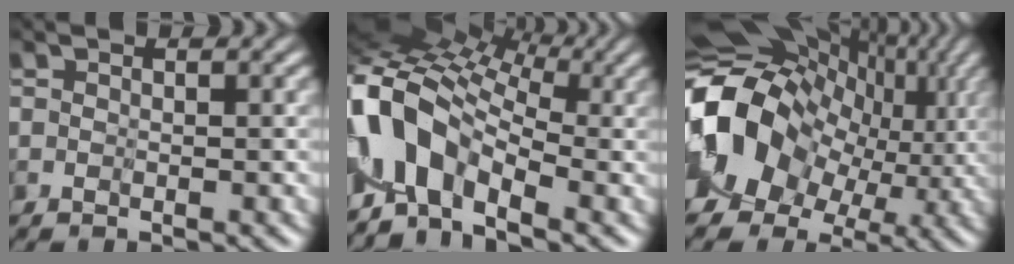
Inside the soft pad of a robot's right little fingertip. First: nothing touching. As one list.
[{"total": 7.2, "force": [-1.6, 4.4, 5.5], "torque": [-0.109, 0.007, -0.047]}, {"total": 14.2, "force": [0.5, 11.5, 8.2], "torque": [-0.175, -0.009, 0.014]}]